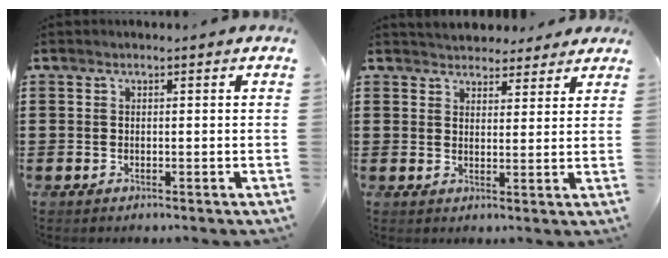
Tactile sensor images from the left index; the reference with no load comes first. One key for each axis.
{"total": 3.7, "fx": 3.5, "fy": 1.2, "fz": -0.1, "tx": -0.012, "ty": -0.008, "tz": 0.066}